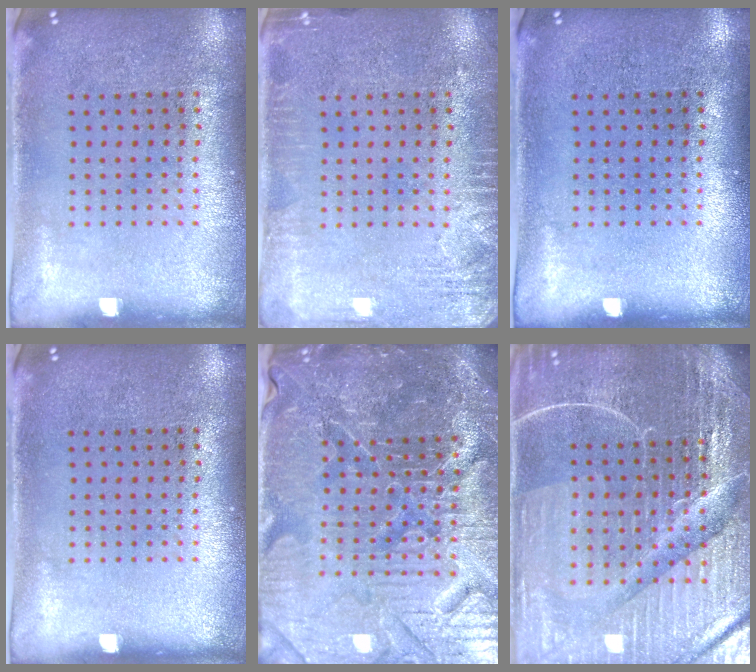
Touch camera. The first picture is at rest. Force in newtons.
{"total": 2.7, "press": 2.7, "slide": 0.4}
{"total": 0.0}
{"total": 0.0}
{"total": 6.2, "press": 5.7, "slide": 2.5}
{"total": 5.9, "press": 5.4, "slide": 2.5}